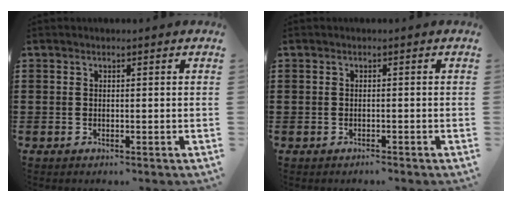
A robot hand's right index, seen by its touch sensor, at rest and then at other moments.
{"total": 0.6, "force": [-0.6, -0.1, 0.1], "torque": [-0.004, -0.003, -0.012]}